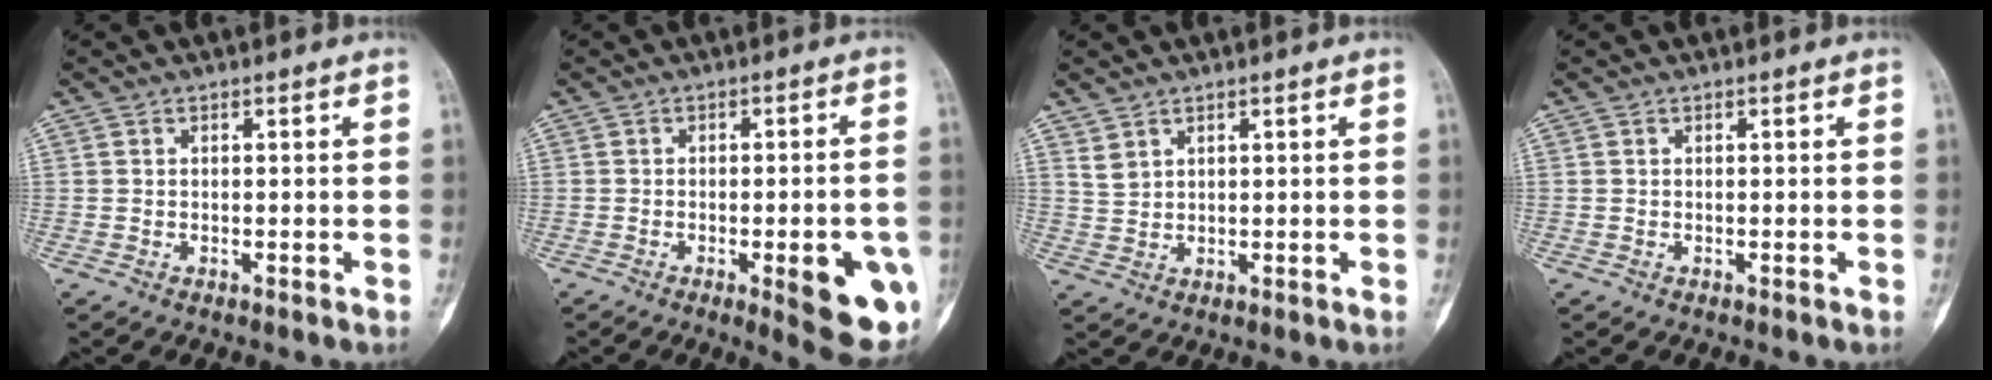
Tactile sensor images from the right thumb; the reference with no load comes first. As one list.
[{"total": 12.5, "force": [-4.2, 3.4, 11.3], "torque": [-0.112, 0.004, -0.043]}, {"total": 2.3, "force": [1.7, 1.2, 0.8], "torque": [-0.012, -0.009, 0.041]}, {"total": 0.0}]